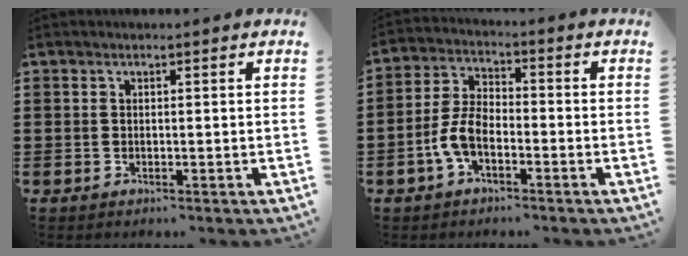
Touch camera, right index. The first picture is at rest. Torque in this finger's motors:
{"motor_torque": [1.61, 0.53, 0.60, 0.19]}